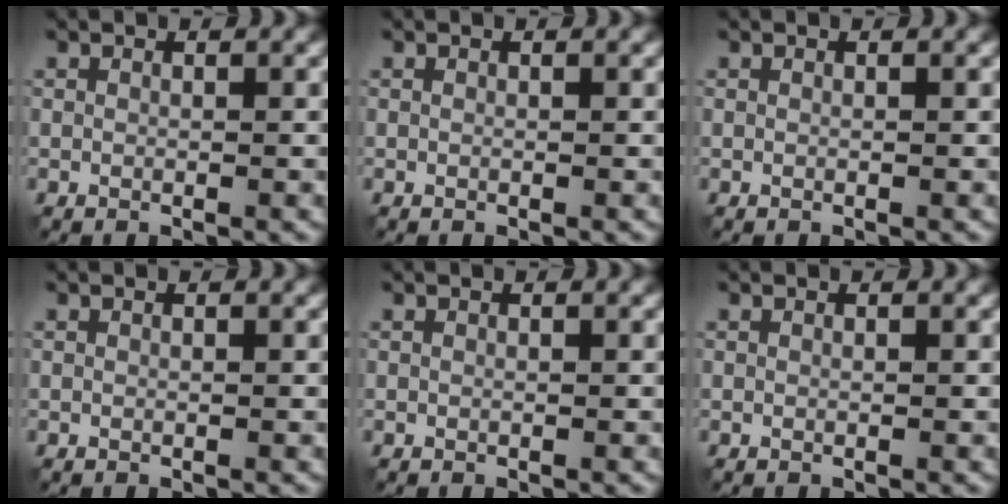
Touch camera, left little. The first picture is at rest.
{"total": 0.0}
{"total": 0.0}
{"total": 0.0}
{"total": 0.0}
{"total": 0.0}